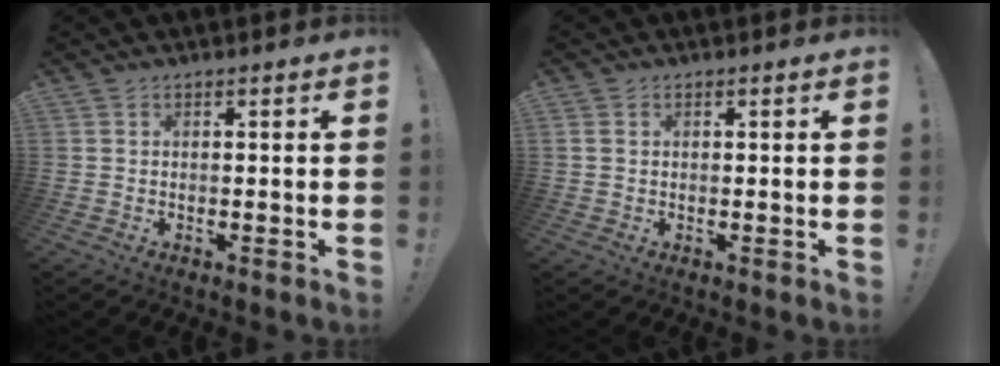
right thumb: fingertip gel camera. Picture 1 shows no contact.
{"total": 1.0, "force": [0.5, 0.8, 0.4], "torque": [-0.011, 0.004, 0.010]}